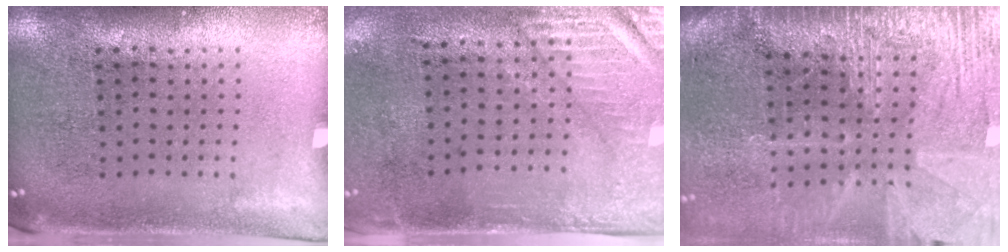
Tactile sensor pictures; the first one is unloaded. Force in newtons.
{"total": 2.8, "press": 2.4, "slide": 1.4}
{"total": 3.6, "press": 3.3, "slide": 1.5}